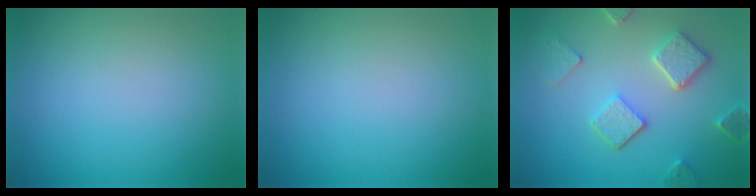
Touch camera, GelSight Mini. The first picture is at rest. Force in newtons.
{"total": 0.0}
{"total": 4.9, "press": 3.8, "slide": 3.2}